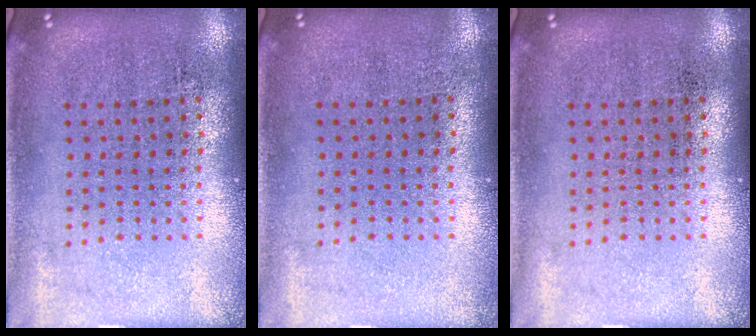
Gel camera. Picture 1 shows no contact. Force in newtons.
{"total": 0.0}
{"total": 0.0}